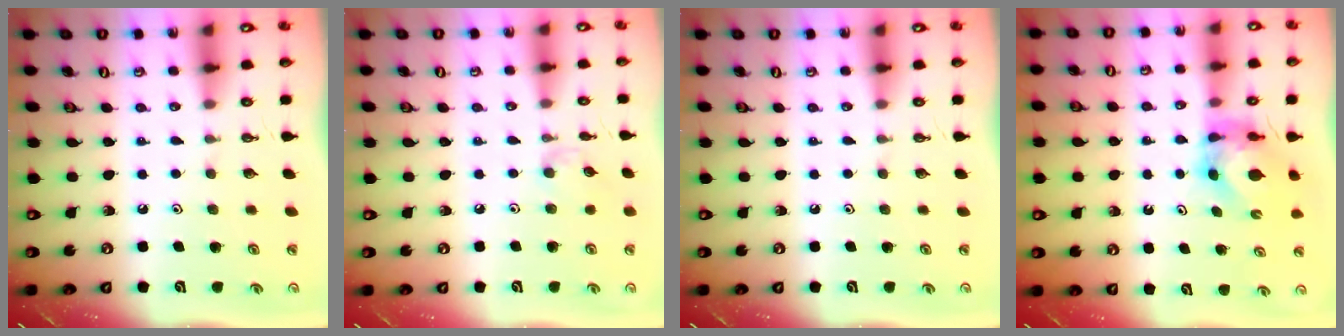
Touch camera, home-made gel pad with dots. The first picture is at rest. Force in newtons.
{"total": 4.1, "press": 4.1, "slide": 0.5}
{"total": 0.0}
{"total": 5.8, "press": 5.8, "slide": 0.3}